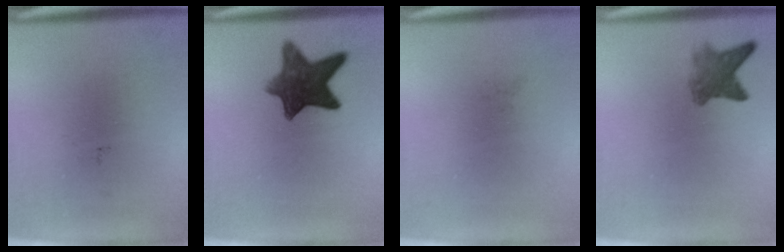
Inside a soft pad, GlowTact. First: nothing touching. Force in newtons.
{"total": 10.2}
{"total": 0.0}
{"total": 4.1}